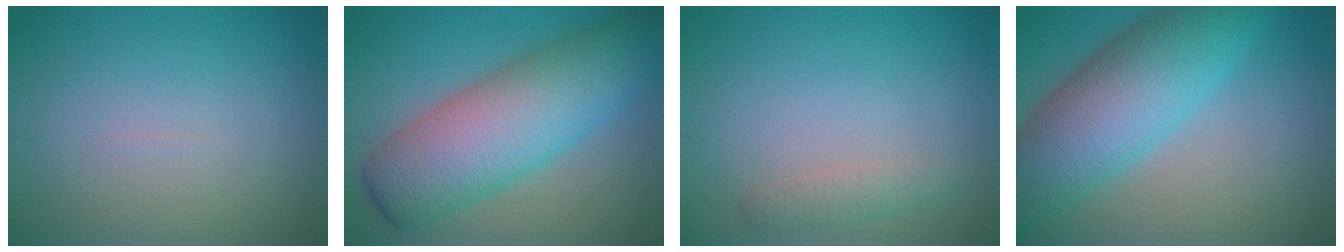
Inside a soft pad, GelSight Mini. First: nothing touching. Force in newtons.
{"total": 10.5, "press": 10.5, "slide": 0.2}
{"total": 1.5, "press": 1.5, "slide": 0.0}
{"total": 9.6, "press": 9.6, "slide": 0.3}